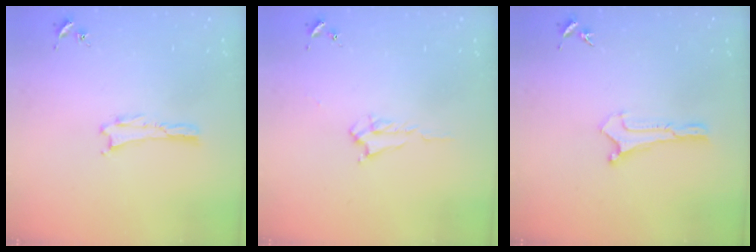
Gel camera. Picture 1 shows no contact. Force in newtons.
{"total": 1.7, "press": 1.7, "slide": 0.3}
{"total": 0.0}